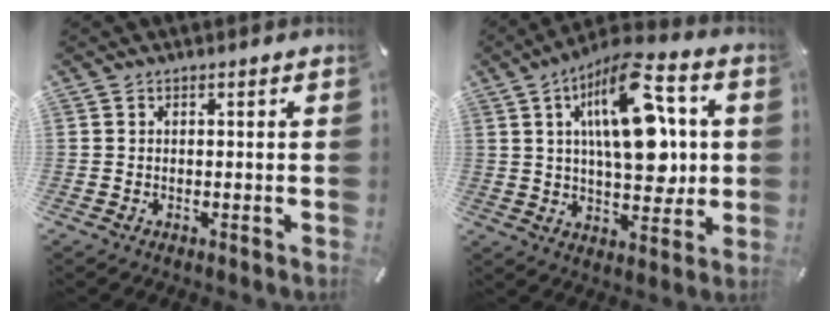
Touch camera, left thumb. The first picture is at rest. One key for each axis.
{"total": 19.5, "fx": 5.1, "fy": 9.4, "fz": 16.3, "tx": -0.277, "ty": -0.012, "tz": 0.079}